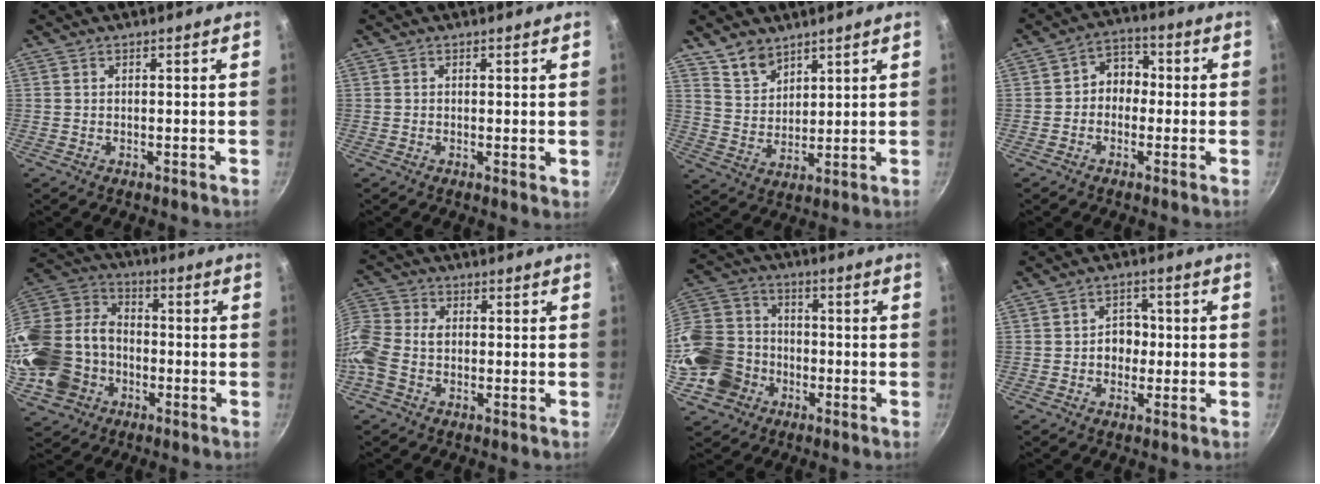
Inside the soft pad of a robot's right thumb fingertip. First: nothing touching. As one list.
[{"total": 1.1, "force": [0.3, 0.5, 0.9], "torque": [-0.013, -0.004, 0.001]}, {"total": 6.8, "force": [5.1, 3.9, 2.1], "torque": [-0.018, -0.027, 0.105]}, {"total": 5.9, "force": [-0.6, 4.9, 3.3], "torque": [-0.007, 0.022, -0.024]}, {"total": 24.4, "force": [-6.7, 19.4, 13.2], "torque": [-0.302, 0.058, -0.119]}, {"total": 11.2, "force": [-2.4, 8.3, 7.1], "torque": [-0.159, 0.026, -0.073]}, {"total": 17.6, "force": [-5.3, 15.1, 7.4], "torque": [-0.150, 0.049, -0.097]}, {"total": 4.7, "force": [-0.5, 3.9, 2.6], "torque": [0.000, 0.012, -0.010]}]